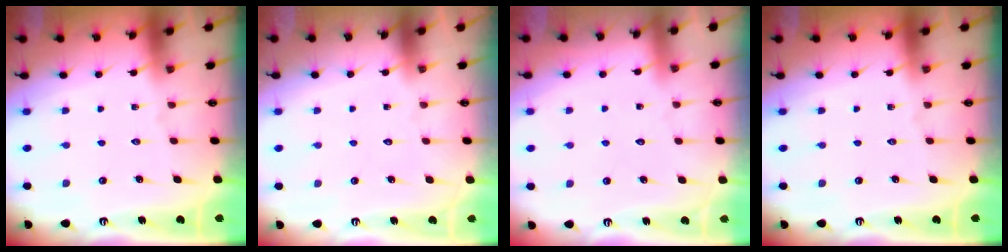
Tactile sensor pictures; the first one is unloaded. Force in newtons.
{"total": 1.7, "press": 1.7, "slide": 0.1}
{"total": 3.3, "press": 3.3, "slide": 0.2}
{"total": 0.0}